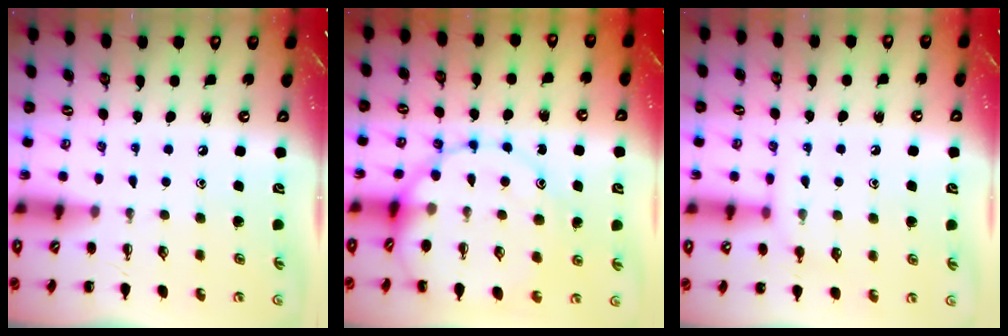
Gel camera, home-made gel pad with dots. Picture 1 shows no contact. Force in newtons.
{"total": 13.2, "press": 13.2, "slide": 0.8}
{"total": 6.3, "press": 6.0, "slide": 1.8}